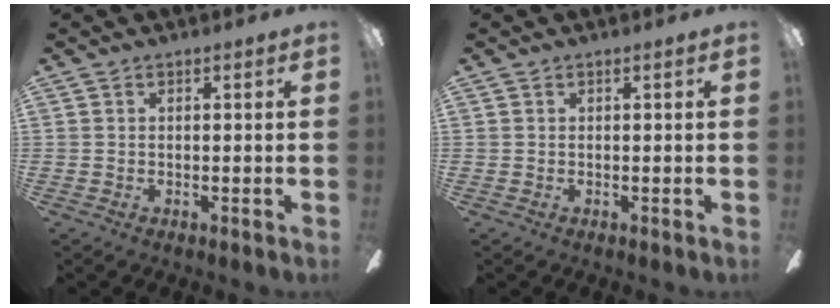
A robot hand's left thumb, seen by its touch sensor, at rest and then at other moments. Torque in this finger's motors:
{"motor_torque": [0.00, 0.00, 0.01, -0.01, 0.00]}